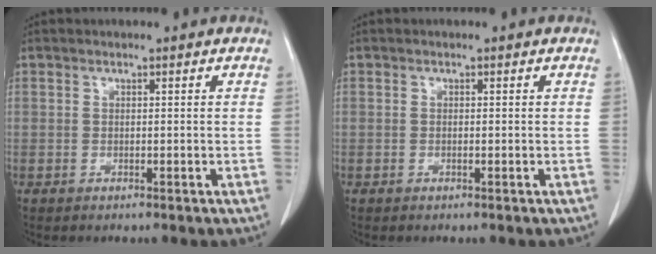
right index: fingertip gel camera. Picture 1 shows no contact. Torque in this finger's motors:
{"motor_torque": [0.05, -0.03, 0.08, 0.01]}